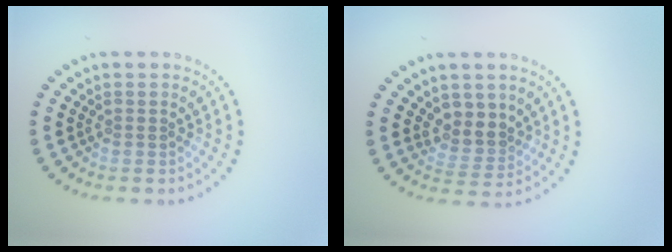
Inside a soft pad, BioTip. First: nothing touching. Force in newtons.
{"total": 3.0, "press": 2.5, "slide": 1.7}